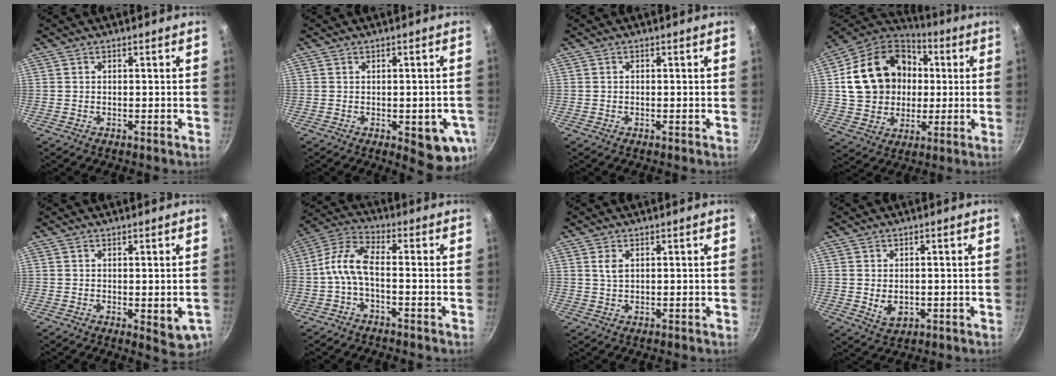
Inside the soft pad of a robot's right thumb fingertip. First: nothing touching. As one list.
[{"total": 9.3, "force": [-2.5, 3.8, 8.1], "torque": [-0.061, 0.003, -0.026]}, {"total": 0.0}, {"total": 21.8, "force": [2.7, 17.8, 12.3], "torque": [-0.193, 0.033, 0.051]}, {"total": 5.3, "force": [-0.6, 2.3, 4.8], "torque": [-0.045, -0.005, -0.001]}, {"total": 7.7, "force": [-2.2, 3.2, 6.6], "torque": [-0.155, 0.035, -0.058]}, {"total": 2.1, "force": [0.8, 1.2, 1.5], "torque": [-0.028, -0.005, 0.017]}, {"total": 4.2, "force": [-0.3, 3.1, 2.9], "torque": [-0.041, -0.008, 0.003]}]